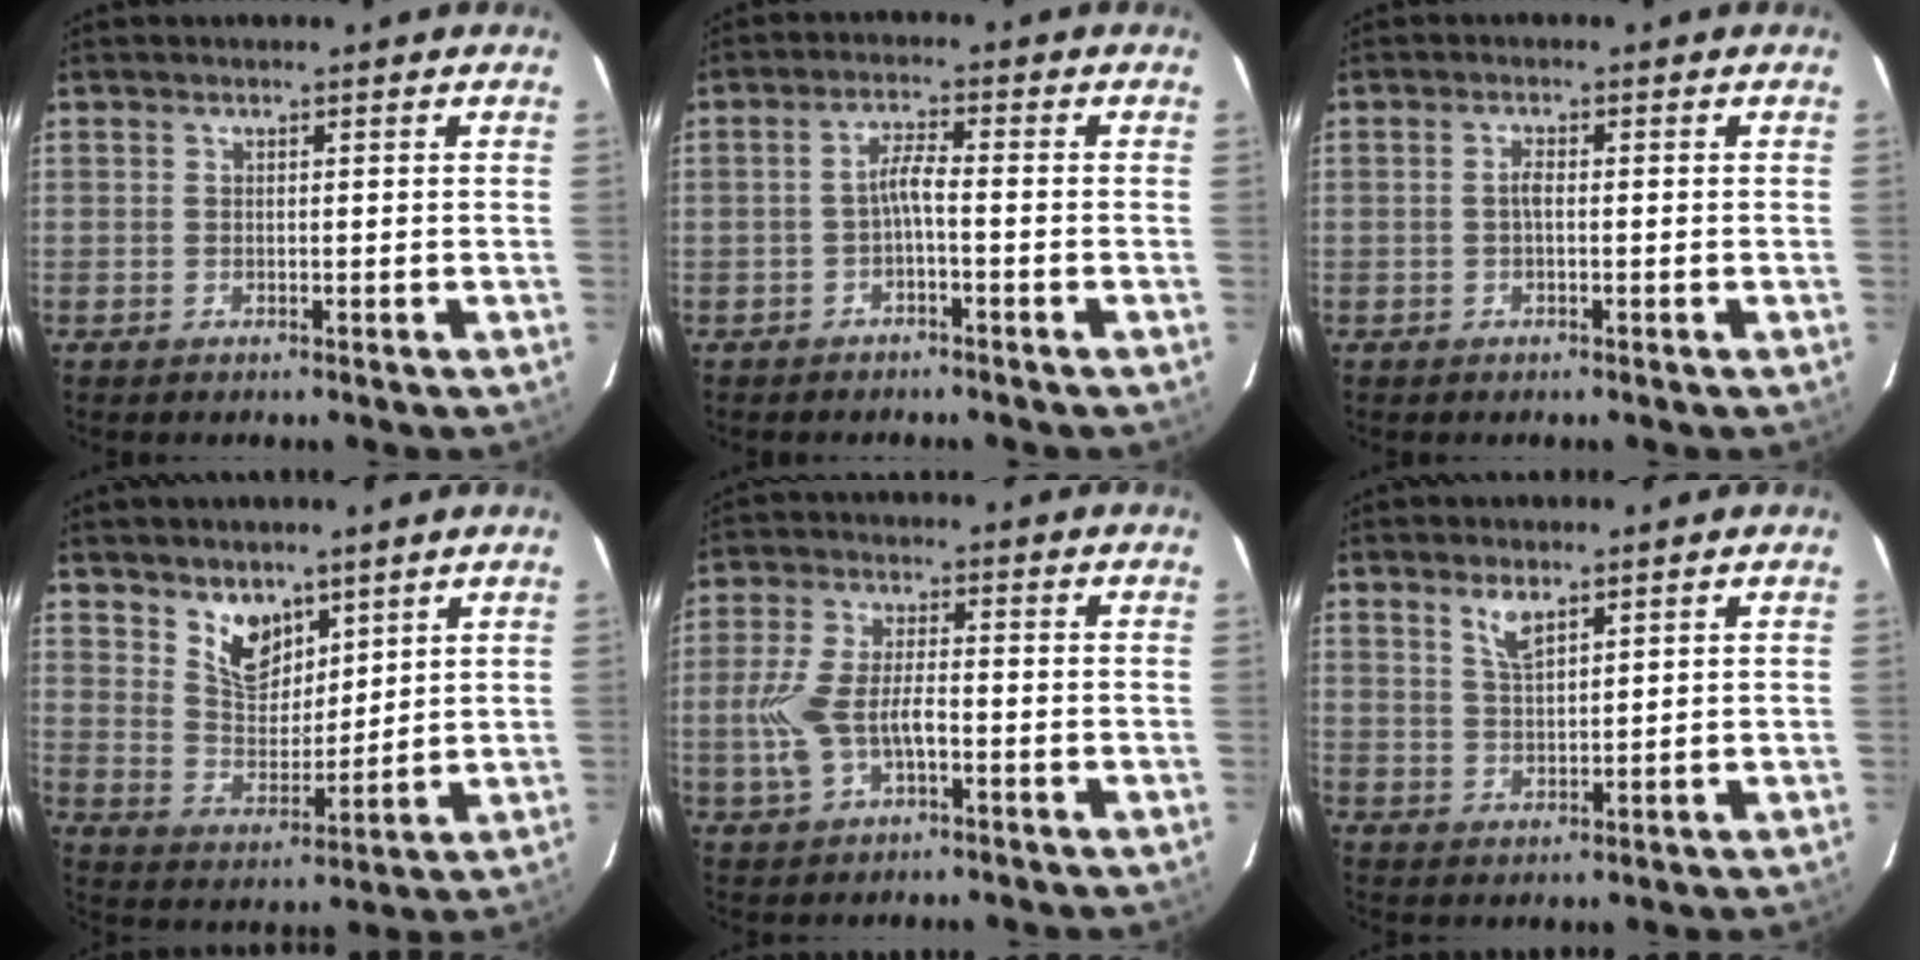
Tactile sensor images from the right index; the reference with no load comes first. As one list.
[{"total": 2.8, "force": [-1.4, 0.1, 2.4], "torque": [-0.053, 0.008, -0.026]}, {"total": 1.4, "force": [-0.2, 0.4, 1.3], "torque": [-0.025, 0.005, -0.006]}, {"total": 8.1, "force": [5.6, 4.6, 3.6], "torque": [-0.054, 0.000, 0.111]}, {"total": 8.8, "force": [-2.3, 3.9, 7.5], "torque": [-0.165, 0.001, -0.042]}, {"total": 3.8, "force": [2.6, 1.2, 2.5], "torque": [-0.048, -0.001, 0.052]}]